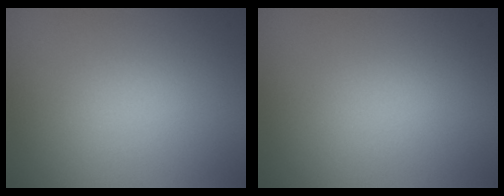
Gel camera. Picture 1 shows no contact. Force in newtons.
{"total": 0.0}